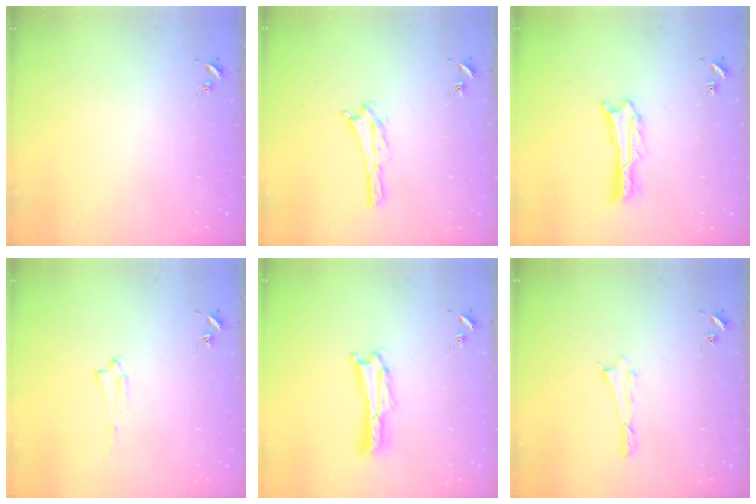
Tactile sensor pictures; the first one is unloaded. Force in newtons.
{"total": 1.2, "press": 1.1, "slide": 0.2}
{"total": 1.1, "press": 1.1, "slide": 0.2}
{"total": 1.5, "press": 1.5, "slide": 0.2}
{"total": 1.7, "press": 1.7, "slide": 0.3}
{"total": 0.6, "press": 0.5, "slide": 0.2}